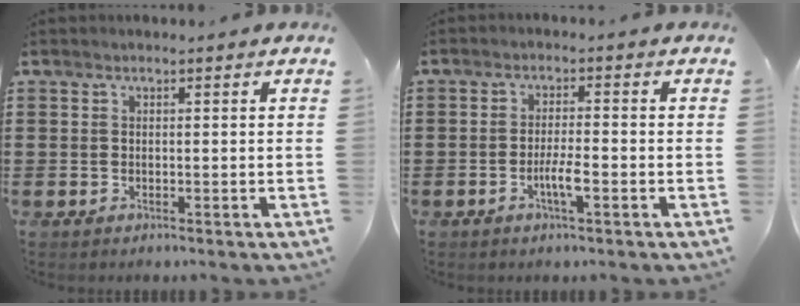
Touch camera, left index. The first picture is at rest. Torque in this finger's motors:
{"motor_torque": [0.62, 0.51, 0.29, 0.06]}